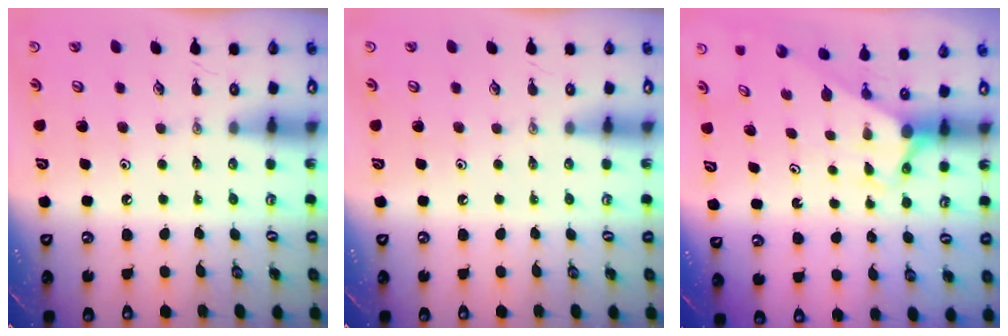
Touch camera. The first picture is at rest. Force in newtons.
{"total": 0.0}
{"total": 3.0, "press": 3.0, "slide": 0.0}